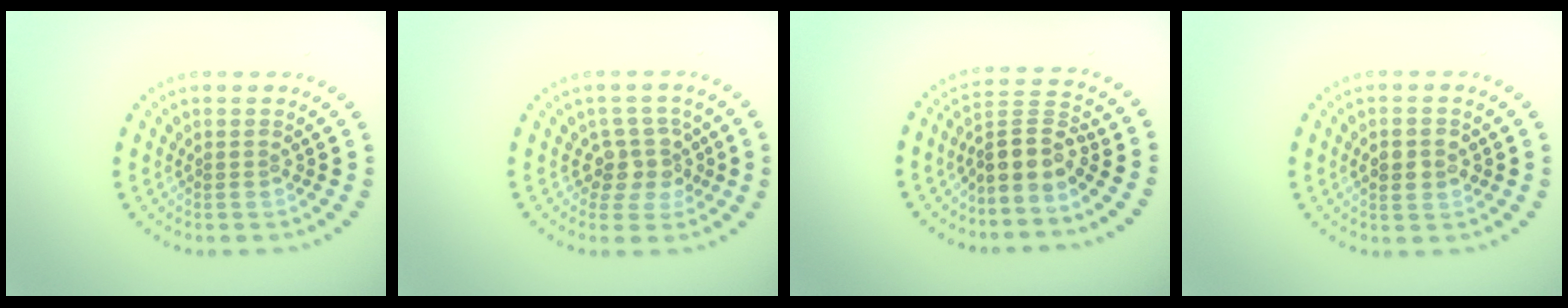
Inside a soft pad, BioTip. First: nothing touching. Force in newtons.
{"total": 3.1, "press": 2.4, "slide": 2.0}
{"total": 3.5, "press": 2.6, "slide": 2.4}
{"total": 2.9, "press": 2.9, "slide": 0.2}